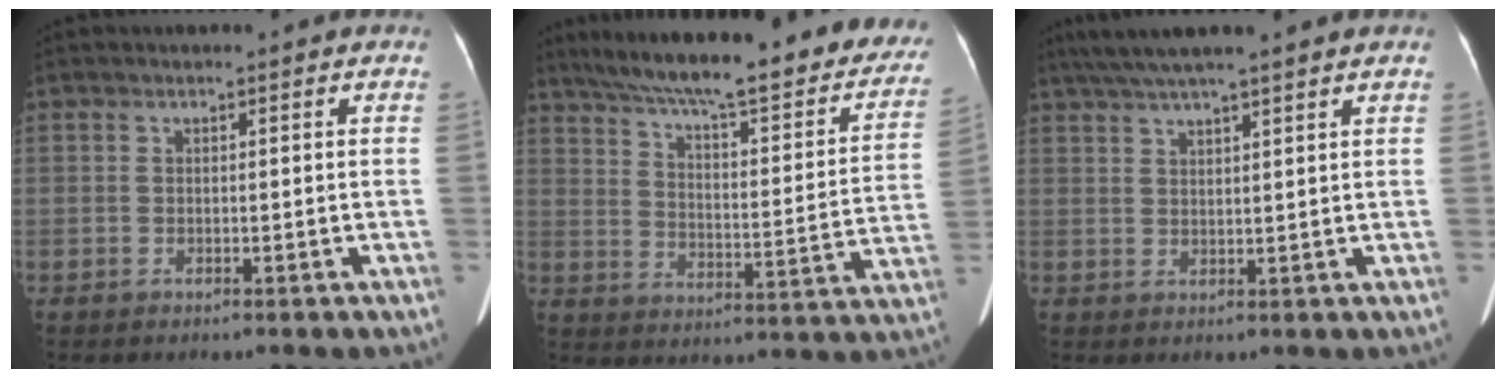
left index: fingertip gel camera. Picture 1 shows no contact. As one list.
[{"total": 32.3, "force": [26.4, 5.8, 17.6], "torque": [-0.256, -0.035, 0.334]}, {"total": 9.2, "force": [7.6, -0.5, 5.2], "torque": [-0.087, 0.039, 0.110]}]